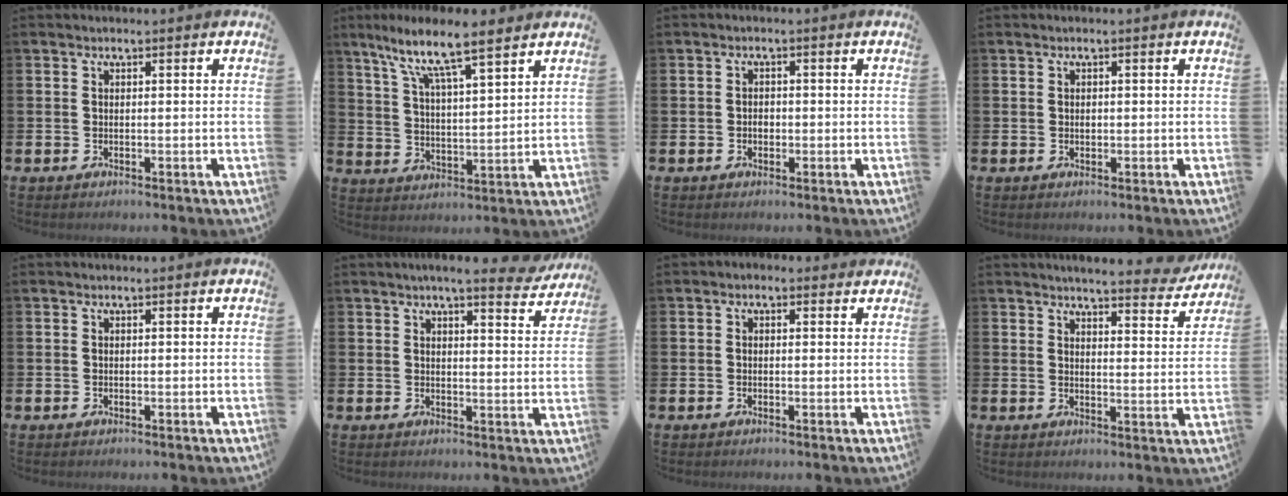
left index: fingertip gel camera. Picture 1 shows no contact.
{"total": 9.0, "force": [7.7, 0.9, 4.6], "torque": [-0.112, -0.041, 0.132]}
{"total": 1.4, "force": [-0.3, 1.0, 0.9], "torque": [-0.002, 0.000, -0.010]}
{"total": 0.6, "force": [0.1, 0.5, 0.3], "torque": [-0.001, 0.001, 0.000]}
{"total": 0.0}
{"total": 5.3, "force": [4.8, 0.4, 2.2], "torque": [-0.030, -0.024, 0.080]}
{"total": 0.7, "force": [0.1, 0.6, 0.3], "torque": [-0.006, 0.007, -0.001]}
{"total": 4.5, "force": [4.4, 0.3, 1.0], "torque": [-0.019, -0.034, 0.071]}